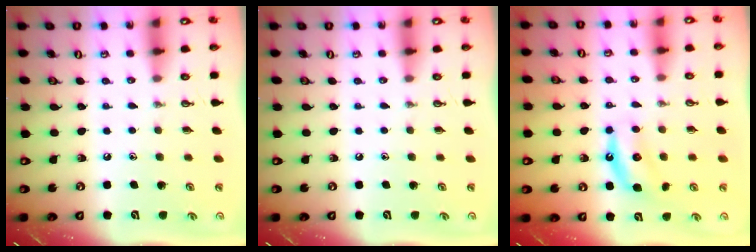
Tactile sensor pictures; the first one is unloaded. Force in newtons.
{"total": 0.0}
{"total": 6.4, "press": 6.4, "slide": 1.1}